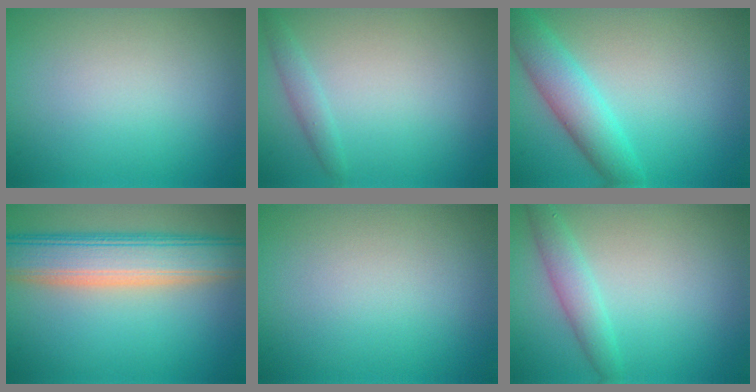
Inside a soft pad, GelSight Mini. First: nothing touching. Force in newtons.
{"total": 1.3, "press": 1.3, "slide": 0.1}
{"total": 4.5, "press": 4.5, "slide": 0.1}
{"total": 7.9, "press": 7.9, "slide": 0.4}
{"total": 0.0}
{"total": 2.3, "press": 2.3, "slide": 0.0}